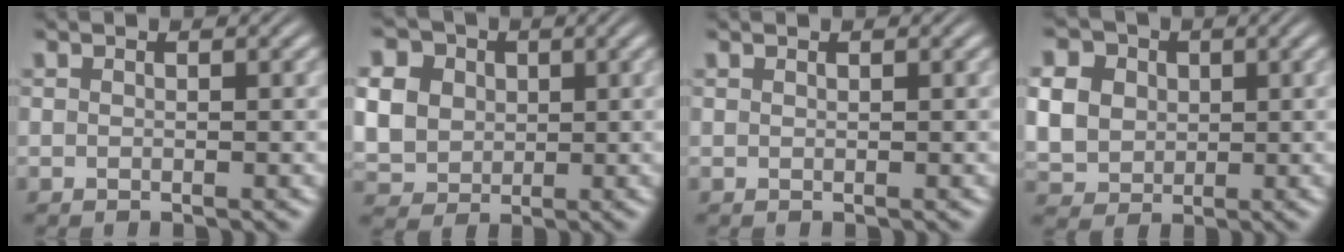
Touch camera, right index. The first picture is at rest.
{"total": 9.7, "force": [1.3, 8.7, 4.2], "torque": [-0.112, -0.021, 0.022]}
{"total": 0.0}
{"total": 8.6, "force": [1.1, 7.7, 3.7], "torque": [-0.099, -0.017, 0.019]}